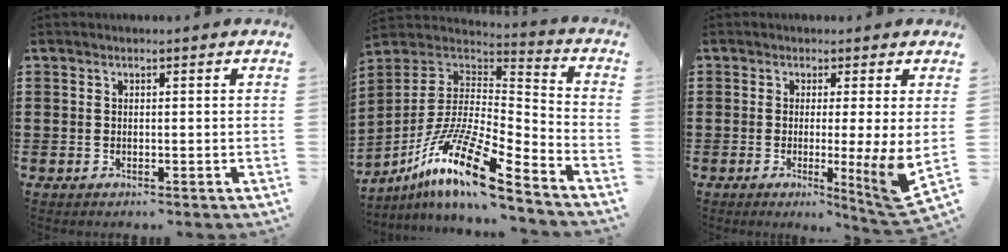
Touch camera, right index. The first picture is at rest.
{"total": 16.2, "force": [-10.7, 3.3, 11.6], "torque": [-0.230, 0.014, -0.201]}
{"total": 5.7, "force": [-0.1, -0.1, 5.7], "torque": [-0.081, -0.036, -0.002]}